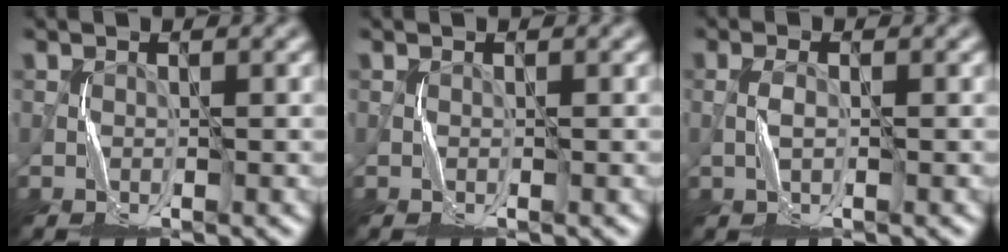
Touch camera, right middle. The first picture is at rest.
{"total": 0.0}
{"total": 0.9, "force": [-0.5, -0.1, 0.7], "torque": [-0.019, 0.003, -0.011]}